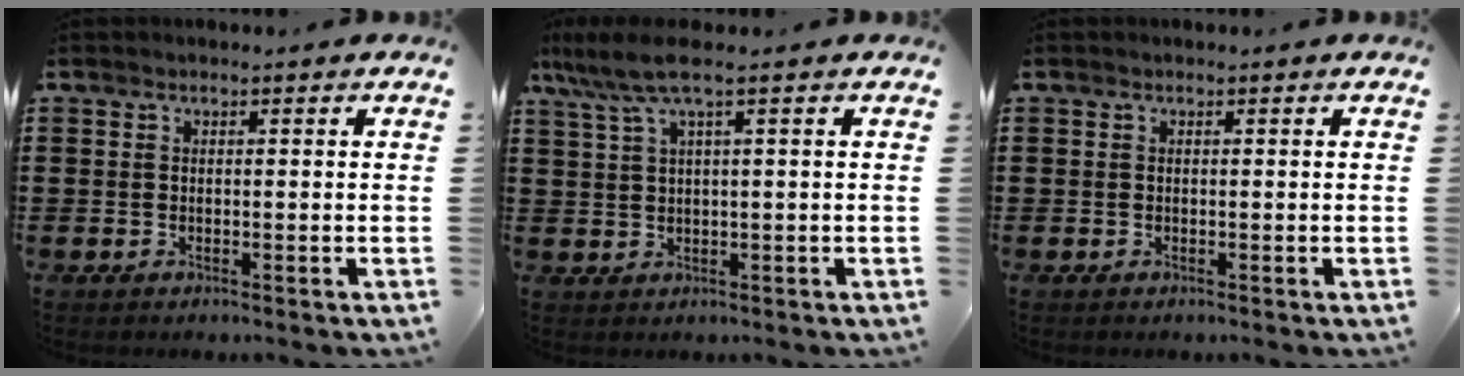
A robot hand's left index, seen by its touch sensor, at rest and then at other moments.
{"total": 5.1, "force": [2.2, 0.5, 4.5], "torque": [-0.108, -0.004, 0.033]}
{"total": 0.0}